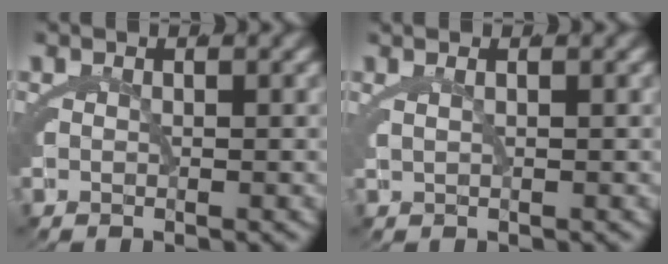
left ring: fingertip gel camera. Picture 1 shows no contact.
{"total": 1.0, "force": [0.6, -0.6, 0.6], "torque": [-0.011, 0.008, 0.013]}